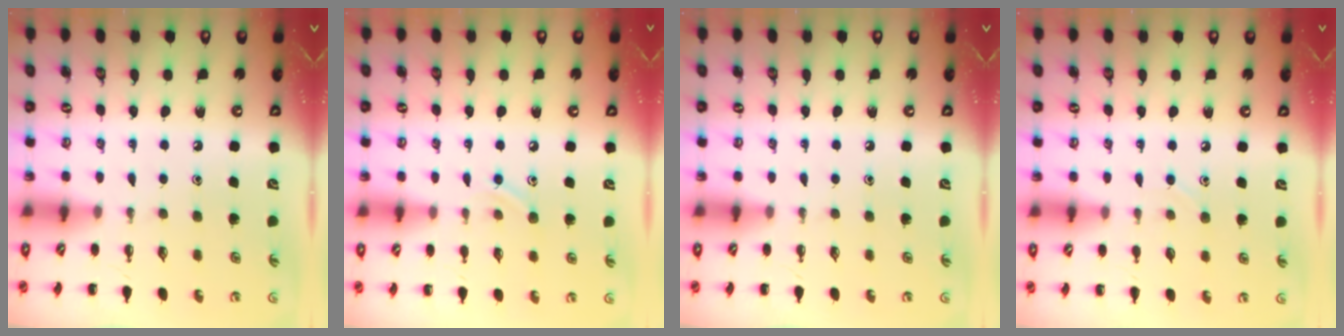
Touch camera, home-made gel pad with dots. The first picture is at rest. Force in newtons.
{"total": 8.3, "press": 8.1, "slide": 1.8}
{"total": 0.0}
{"total": 2.0, "press": 2.0, "slide": 0.6}